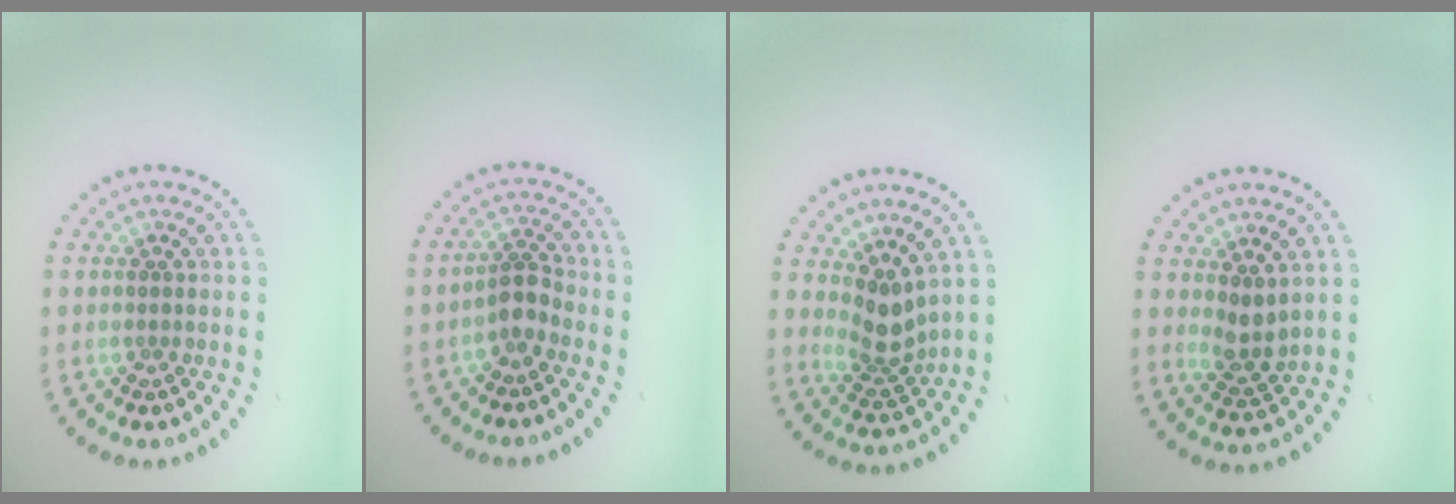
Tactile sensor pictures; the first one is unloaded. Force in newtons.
{"total": 2.0, "press": 1.6, "slide": 1.2}
{"total": 2.9, "press": 2.0, "slide": 2.0}
{"total": 2.0, "press": 1.7, "slide": 1.1}